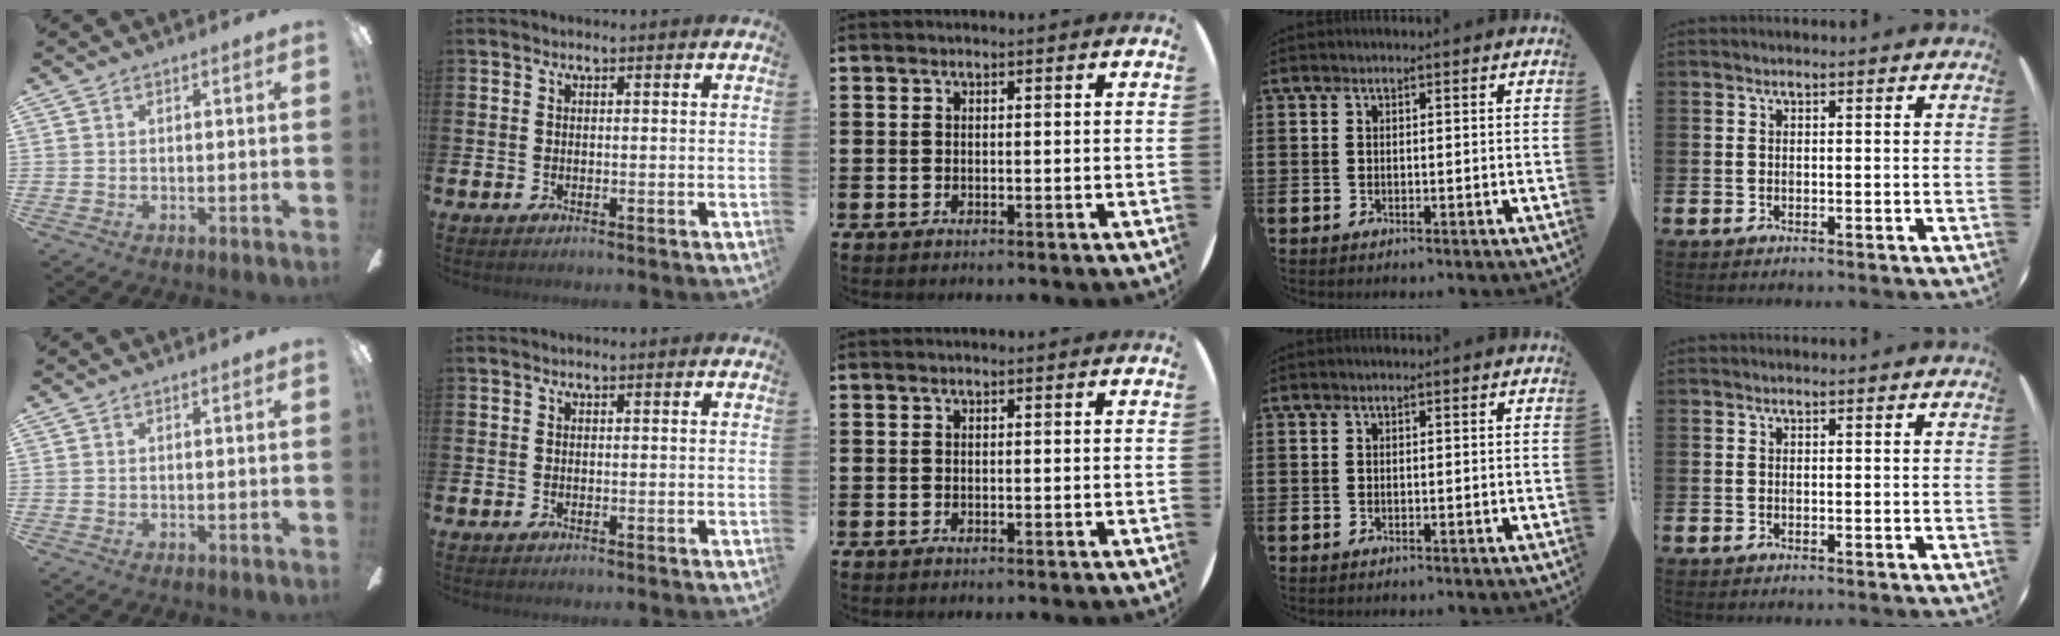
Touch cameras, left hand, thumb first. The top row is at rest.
{}